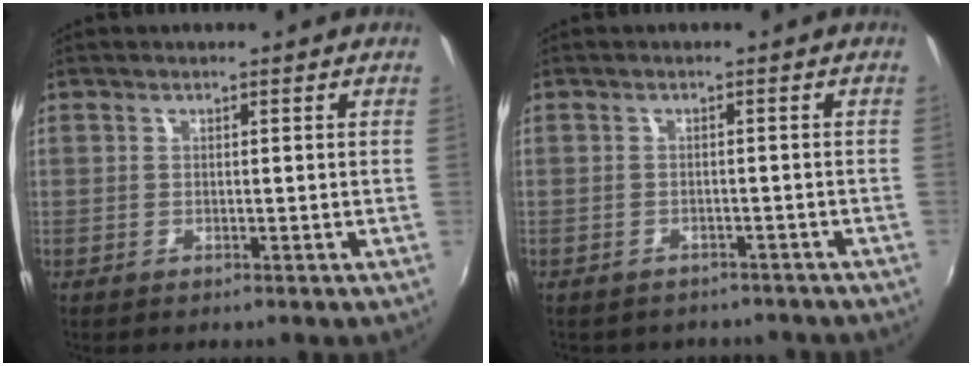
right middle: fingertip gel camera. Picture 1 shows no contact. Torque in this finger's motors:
{"motor_torque": [0.62, -1.52, 0.39, 0.08]}